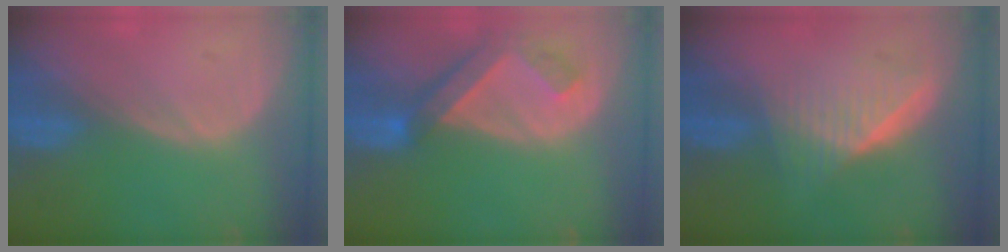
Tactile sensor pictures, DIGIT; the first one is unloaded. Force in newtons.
{"total": 6.4, "press": 5.8, "slide": 2.8}
{"total": 6.7, "press": 6.0, "slide": 3.0}